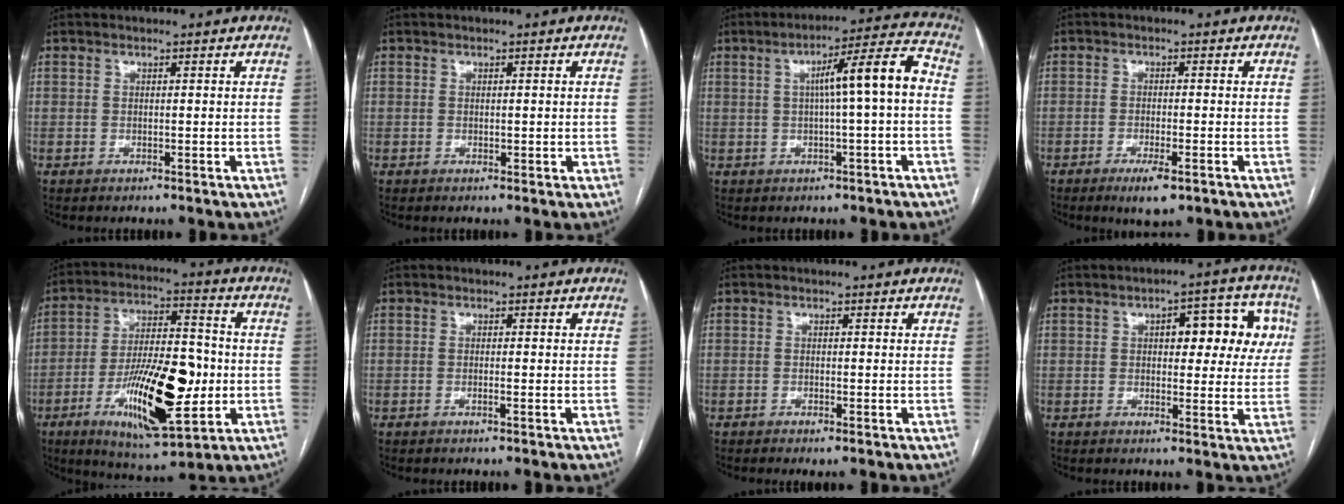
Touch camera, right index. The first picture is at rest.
{"total": 0.9, "force": [0.0, 0.7, 0.6], "torque": [-0.008, 0.001, 0.005]}
{"total": 9.3, "force": [0.2, -0.1, 9.3], "torque": [-0.139, 0.025, 0.002]}
{"total": 4.5, "force": [-2.6, 0.8, 3.6], "torque": [-0.065, -0.008, -0.039]}
{"total": 18.5, "force": [-4.5, 5.5, 17.0], "torque": [-0.306, 0.000, -0.066]}
{"total": 0.7, "force": [-0.3, 0.0, 0.7], "torque": [-0.016, 0.001, -0.002]}
{"total": 1.2, "force": [-0.7, 0.0, 1.0], "torque": [-0.015, -0.002, -0.011]}
{"total": 10.3, "force": [2.5, 4.4, 8.9], "torque": [-0.095, 0.031, 0.030]}